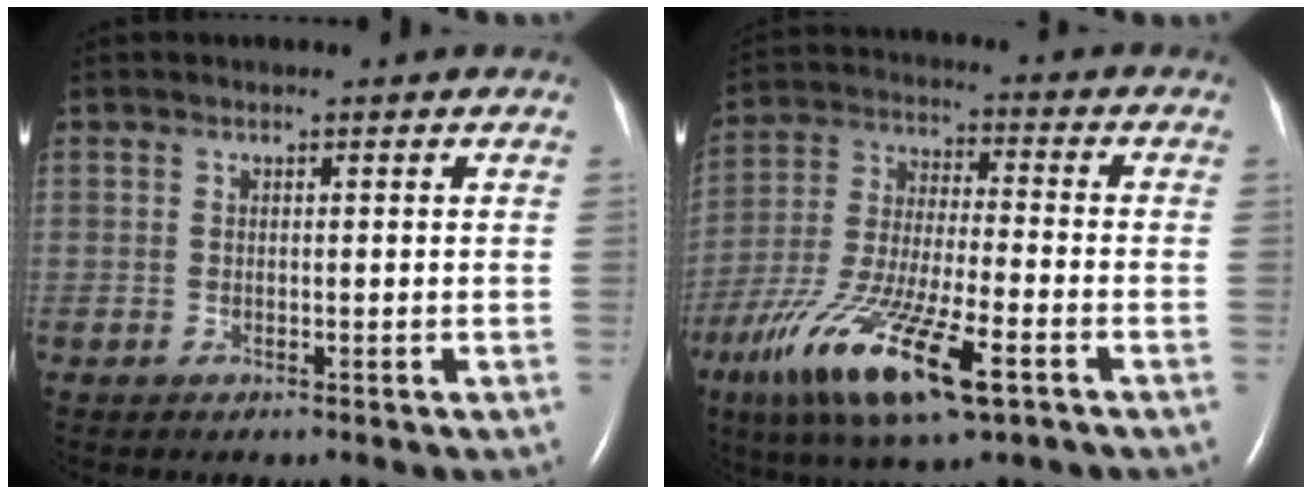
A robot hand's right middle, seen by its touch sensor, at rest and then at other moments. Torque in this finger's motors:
{"motor_torque": [1.61, -0.53, 0.97, 0.21]}